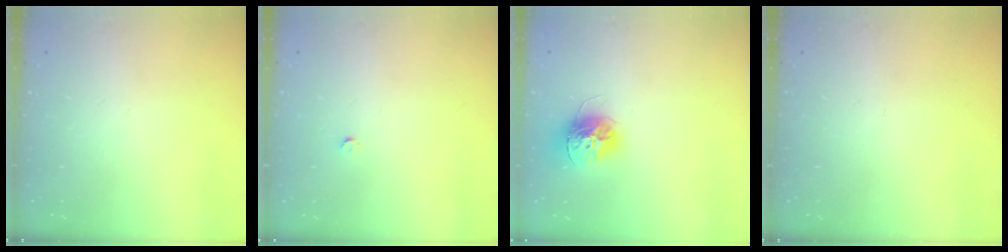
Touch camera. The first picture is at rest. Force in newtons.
{"total": 2.2, "press": 2.2, "slide": 0.3}
{"total": 12.2, "press": 12.2, "slide": 0.4}
{"total": 0.0}